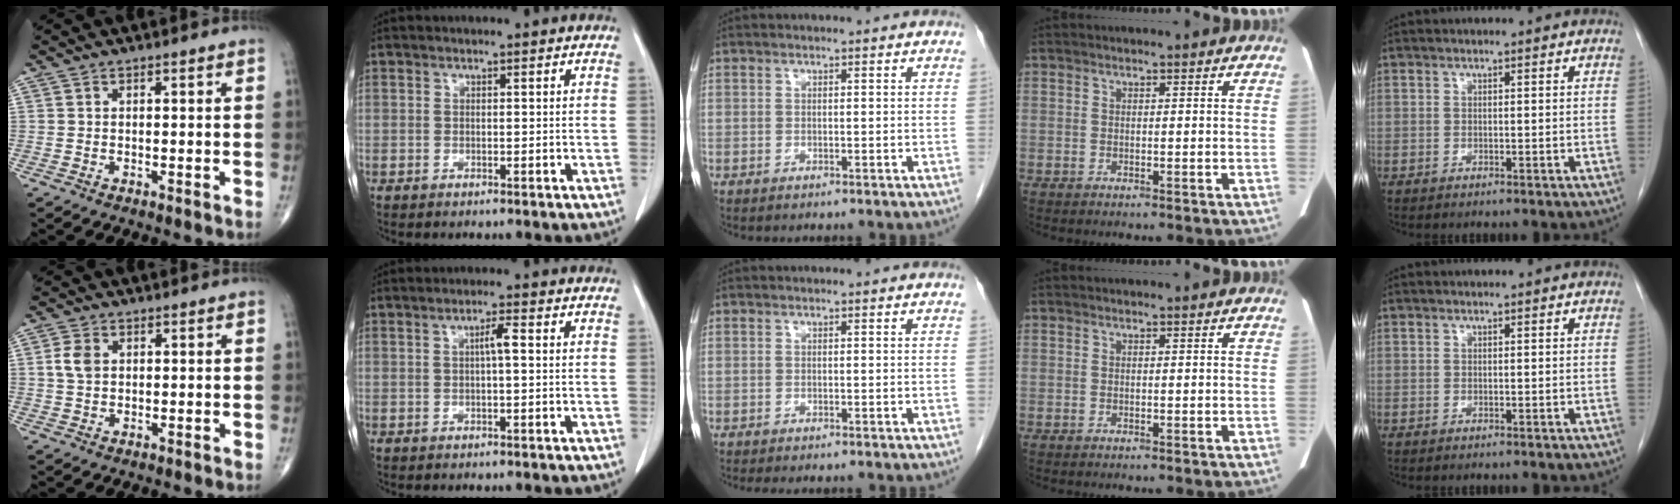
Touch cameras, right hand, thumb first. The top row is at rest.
{"thumb": {"total": 3.5, "force": [0.7, 2.4, 2.4], "torque": [-0.048, 0.002, 0.012]}, "index": {"total": 2.3, "force": [0.3, 0.1, 2.3], "torque": [-0.040, 0.004, 0.003]}, "middle": {"total": 1.9, "force": [-1.7, 0.3, 0.9], "torque": [-0.015, -0.006, -0.019]}}